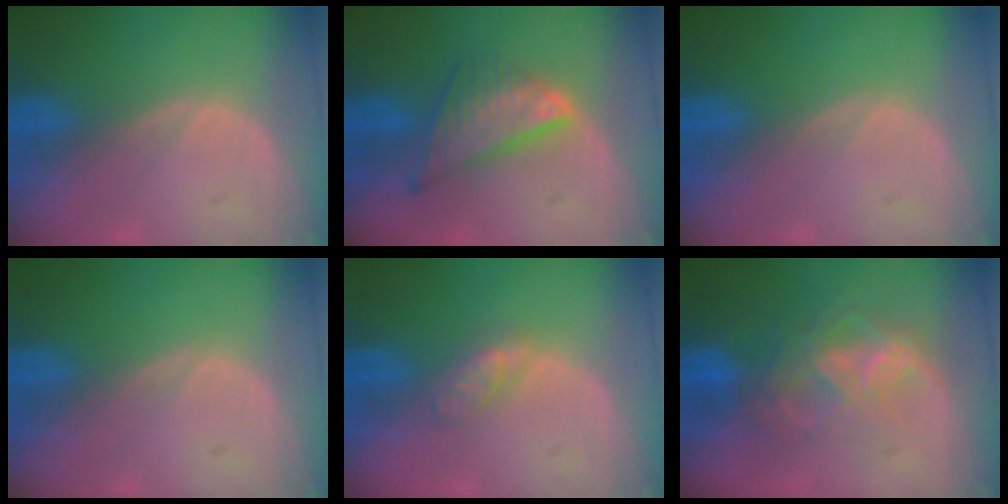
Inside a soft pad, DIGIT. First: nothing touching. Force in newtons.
{"total": 7.8, "press": 6.6, "slide": 4.1}
{"total": 0.0}
{"total": 0.0}
{"total": 2.7, "press": 2.7, "slide": 0.3}
{"total": 7.1, "press": 6.7, "slide": 2.4}